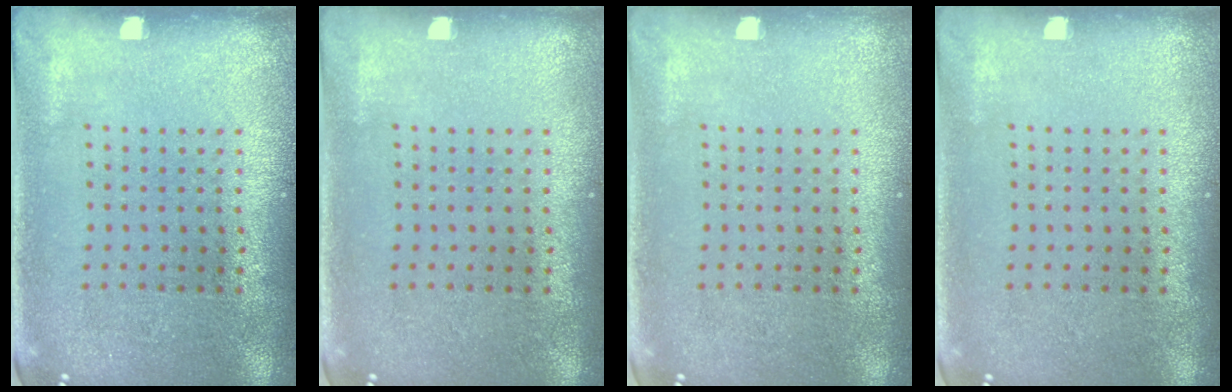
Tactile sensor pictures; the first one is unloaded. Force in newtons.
{"total": 0.0}
{"total": 0.0}
{"total": 0.0}